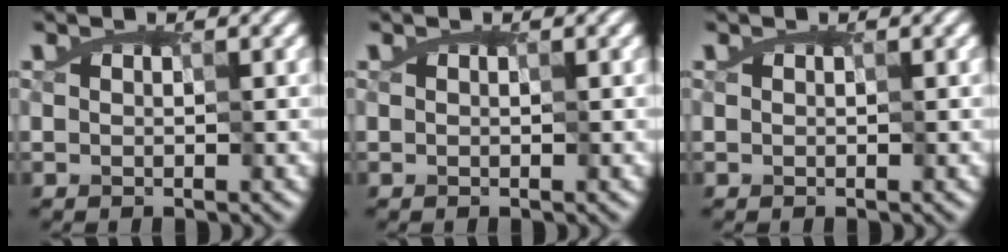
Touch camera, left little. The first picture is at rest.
{"total": 0.0}
{"total": 0.0}